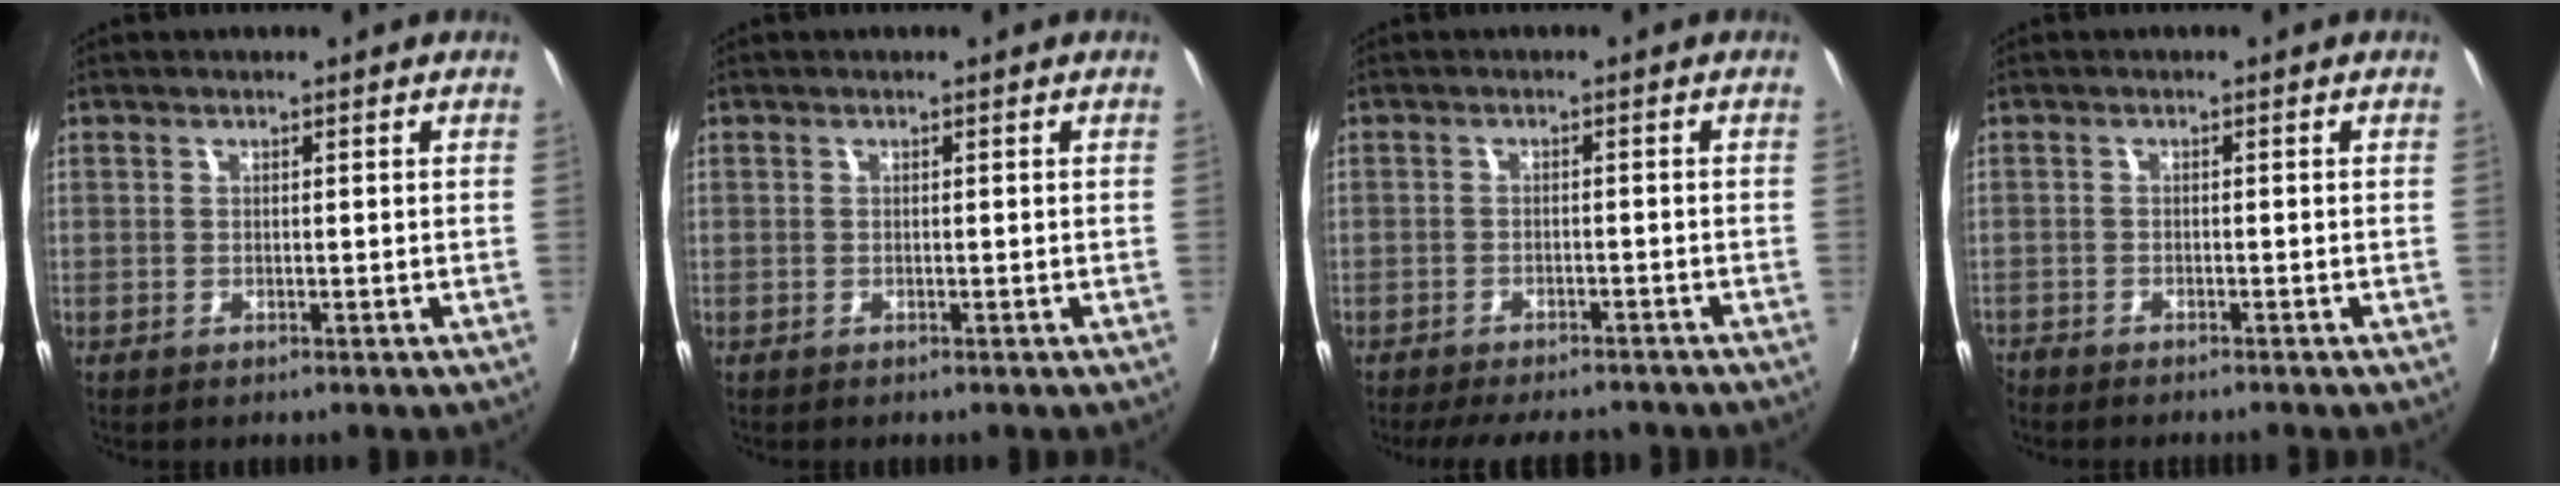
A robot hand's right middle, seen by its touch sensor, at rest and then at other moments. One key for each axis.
{"total": 0.0}
{"total": 10.7, "fx": -9.2, "fy": 3.1, "fz": 4.6, "tx": -0.104, "ty": -0.012, "tz": -0.132}
{"total": 2.6, "fx": -2.5, "fy": 0.4, "fz": 0.5, "tx": -0.026, "ty": -0.014, "tz": -0.050}